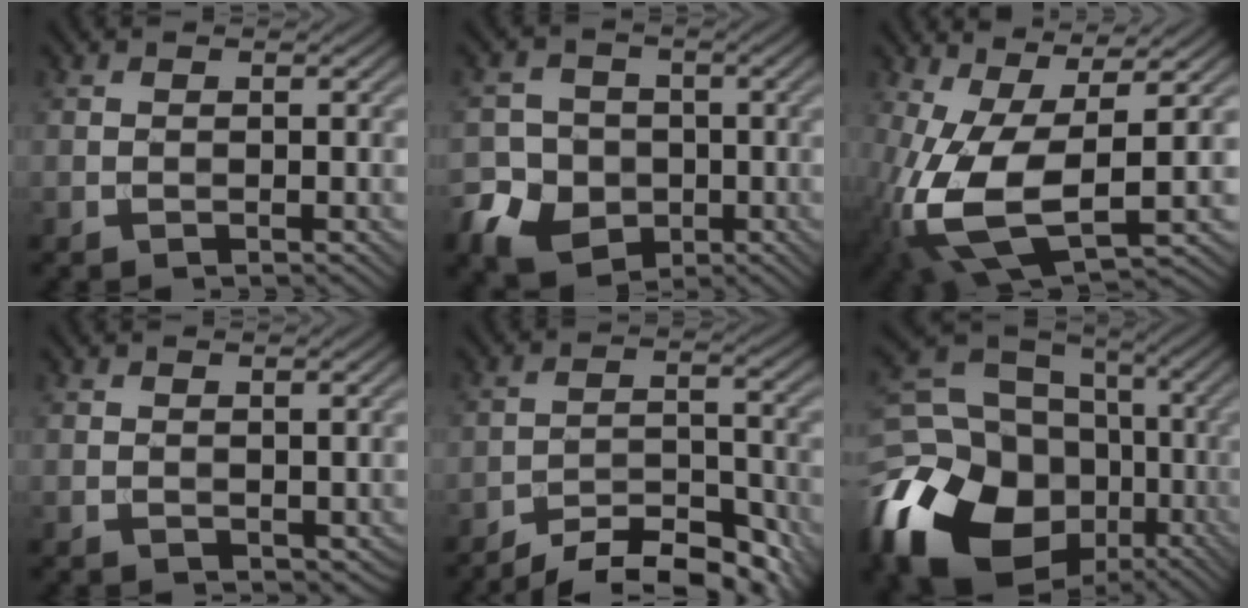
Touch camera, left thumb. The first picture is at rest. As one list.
[{"total": 9.2, "force": [-3.5, 7.8, 3.4], "torque": [-0.083, -0.028, -0.092]}, {"total": 12.2, "force": [-1.3, 5.3, 10.9], "torque": [-0.259, -0.017, -0.016]}, {"total": 0.9, "force": [0.5, 0.5, 0.4], "torque": [-0.013, -0.002, 0.014]}, {"total": 9.3, "force": [-7.9, 2.8, 4.2], "torque": [-0.060, 0.003, -0.128]}, {"total": 21.7, "force": [-8.6, 16.6, 11.1], "torque": [-0.260, -0.043, -0.133]}]